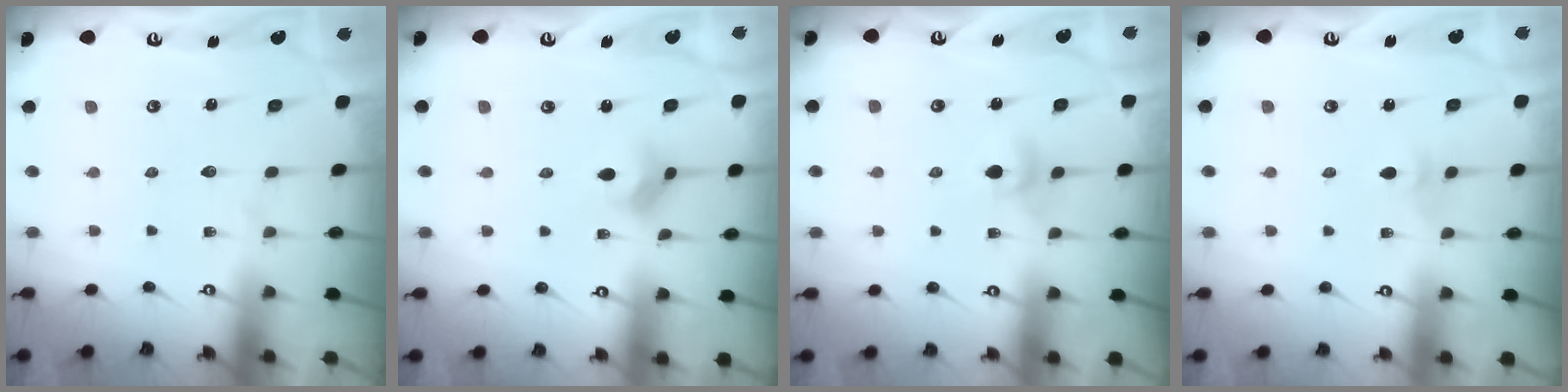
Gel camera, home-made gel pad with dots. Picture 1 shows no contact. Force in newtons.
{"total": 2.8, "press": 2.8, "slide": 0.1}
{"total": 3.8, "press": 3.8, "slide": 0.6}
{"total": 3.6, "press": 3.5, "slide": 0.8}